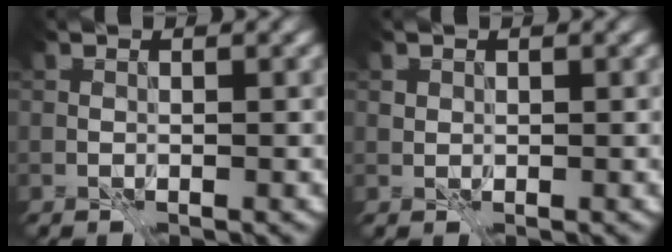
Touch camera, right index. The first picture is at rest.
{"total": 0.6, "force": [0.2, 0.5, -0.2], "torque": [0.002, 0.000, 0.003]}